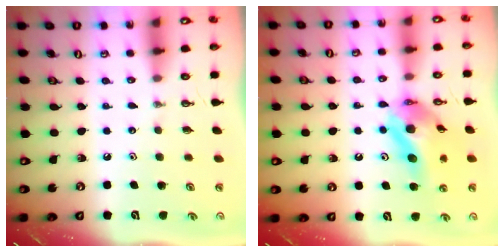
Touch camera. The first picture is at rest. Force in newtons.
{"total": 13.3, "press": 13.2, "slide": 1.5}